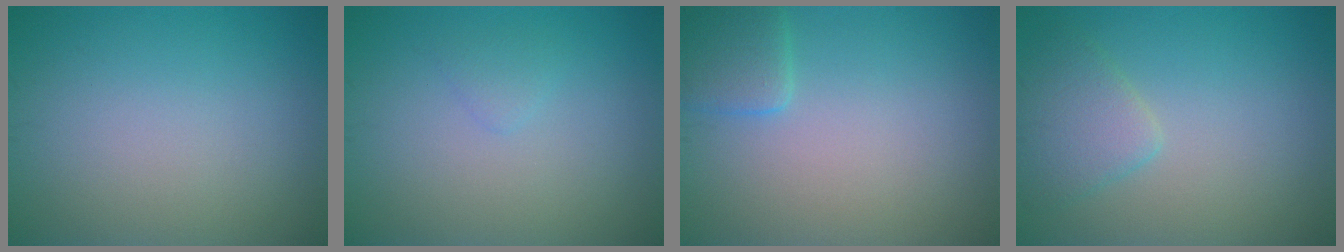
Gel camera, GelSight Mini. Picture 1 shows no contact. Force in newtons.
{"total": 0.9, "press": 0.9, "slide": 0.1}
{"total": 2.4, "press": 2.4, "slide": 0.3}
{"total": 2.7, "press": 2.7, "slide": 0.3}